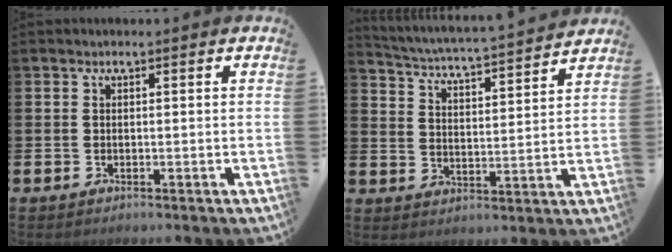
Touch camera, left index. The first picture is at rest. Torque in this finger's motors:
{"motor_torque": [0.51, -1.63, 0.14, 0.06]}